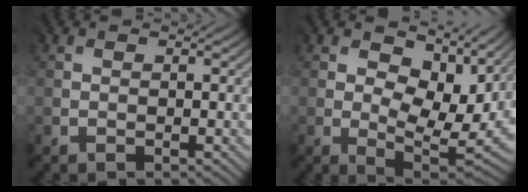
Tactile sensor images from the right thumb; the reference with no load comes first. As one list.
[{"total": 11.5, "force": [3.3, 6.7, 8.8], "torque": [-0.157, -0.015, 0.065]}]